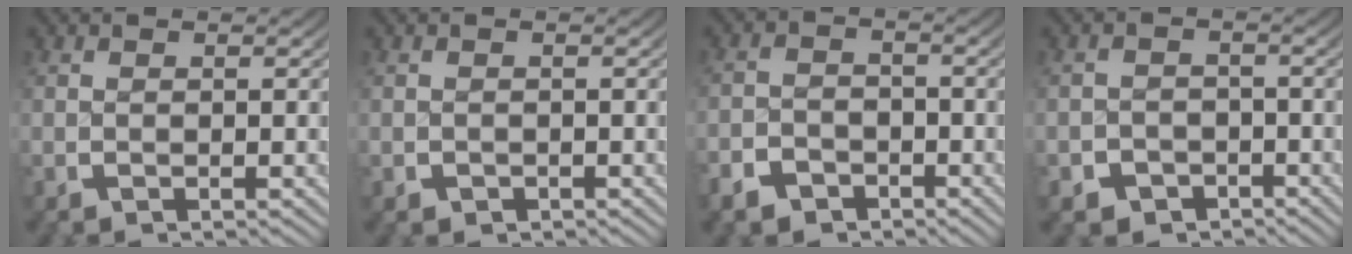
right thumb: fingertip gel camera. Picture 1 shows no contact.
{"total": 1.0, "force": [-0.7, 0.8, 0.1], "torque": [-0.002, -0.007, -0.007]}
{"total": 4.0, "force": [-2.9, 2.7, 0.7], "torque": [-0.002, -0.013, -0.050]}
{"total": 4.6, "force": [-3.2, 3.3, 0.8], "torque": [-0.001, -0.024, -0.050]}